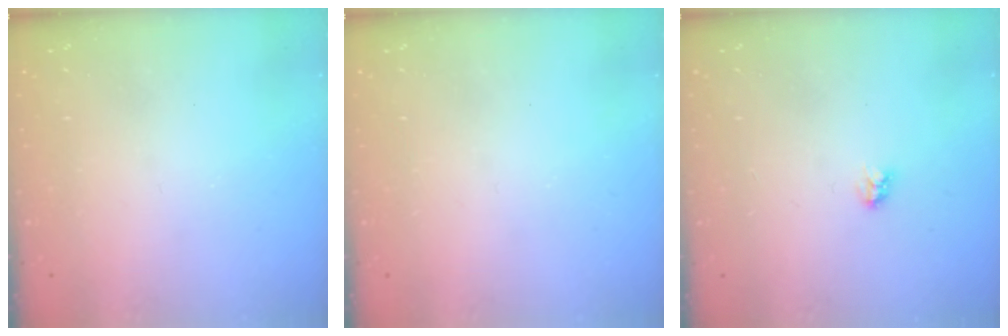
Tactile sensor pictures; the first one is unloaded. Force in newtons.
{"total": 0.0}
{"total": 2.9, "press": 2.9, "slide": 0.3}